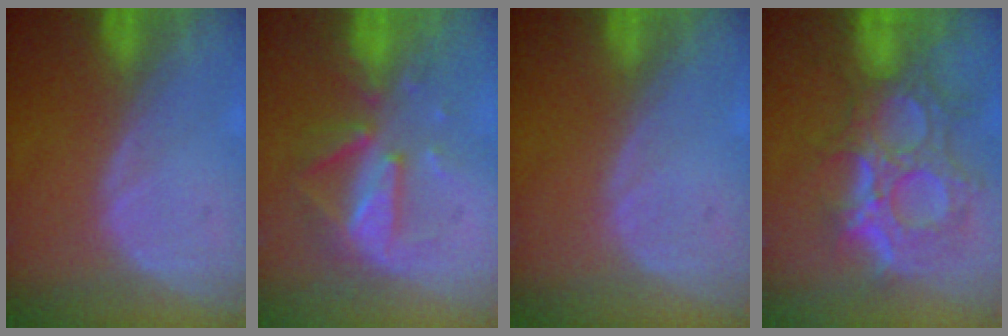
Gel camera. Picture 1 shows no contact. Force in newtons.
{"total": 8.1, "press": 7.4, "slide": 3.2}
{"total": 0.0}
{"total": 12.1, "press": 10.8, "slide": 5.4}